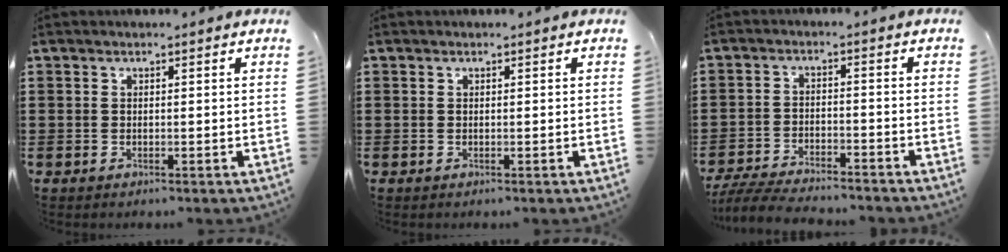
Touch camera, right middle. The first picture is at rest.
{"total": 0.0}
{"total": 5.5, "force": [-5.3, 0.4, 1.5], "torque": [-0.040, -0.004, -0.107]}